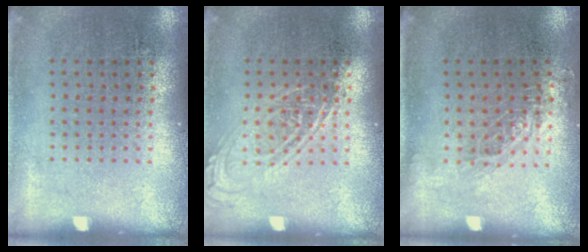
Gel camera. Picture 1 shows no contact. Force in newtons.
{"total": 2.0, "press": 2.0, "slide": 0.2}
{"total": 0.7, "press": 0.7, "slide": 0.1}